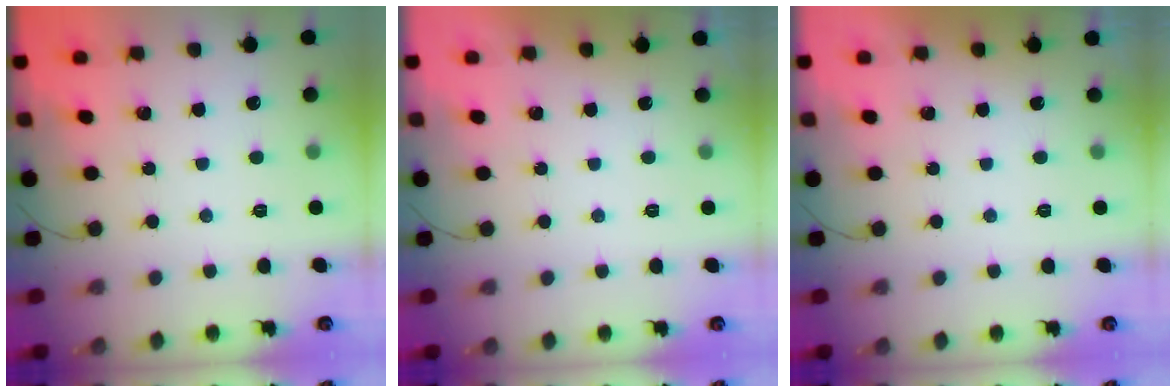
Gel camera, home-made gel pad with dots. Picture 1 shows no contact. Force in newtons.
{"total": 0.0}
{"total": 0.0}